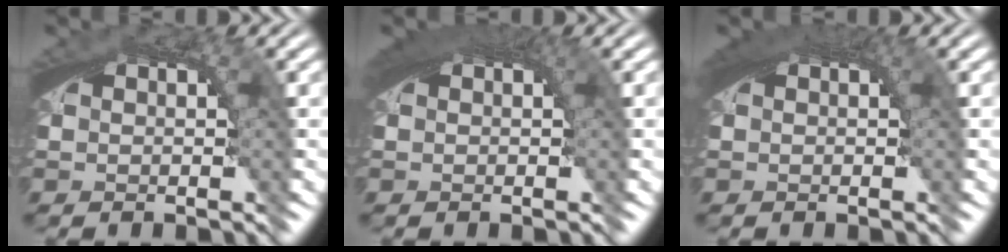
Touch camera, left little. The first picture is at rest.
{"total": 2.3, "force": [1.0, 0.5, 2.0], "torque": [-0.024, 0.008, 0.015]}
{"total": 2.2, "force": [0.9, 0.4, 2.0], "torque": [-0.025, 0.008, 0.014]}